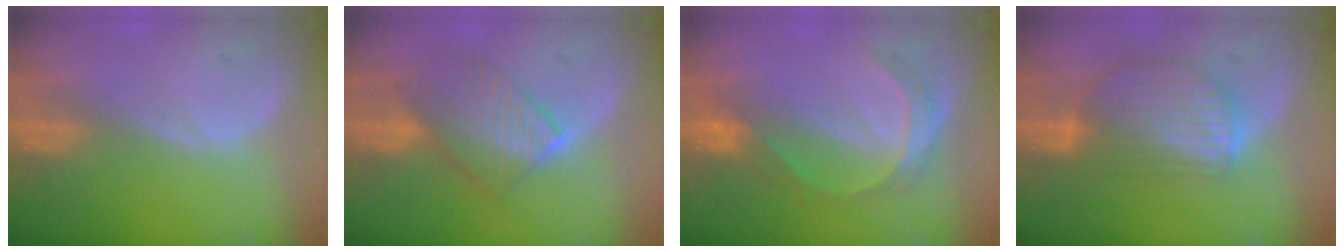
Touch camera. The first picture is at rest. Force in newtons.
{"total": 7.3, "press": 7.1, "slide": 1.8}
{"total": 5.3, "press": 5.0, "slide": 1.8}
{"total": 8.5, "press": 7.6, "slide": 3.9}